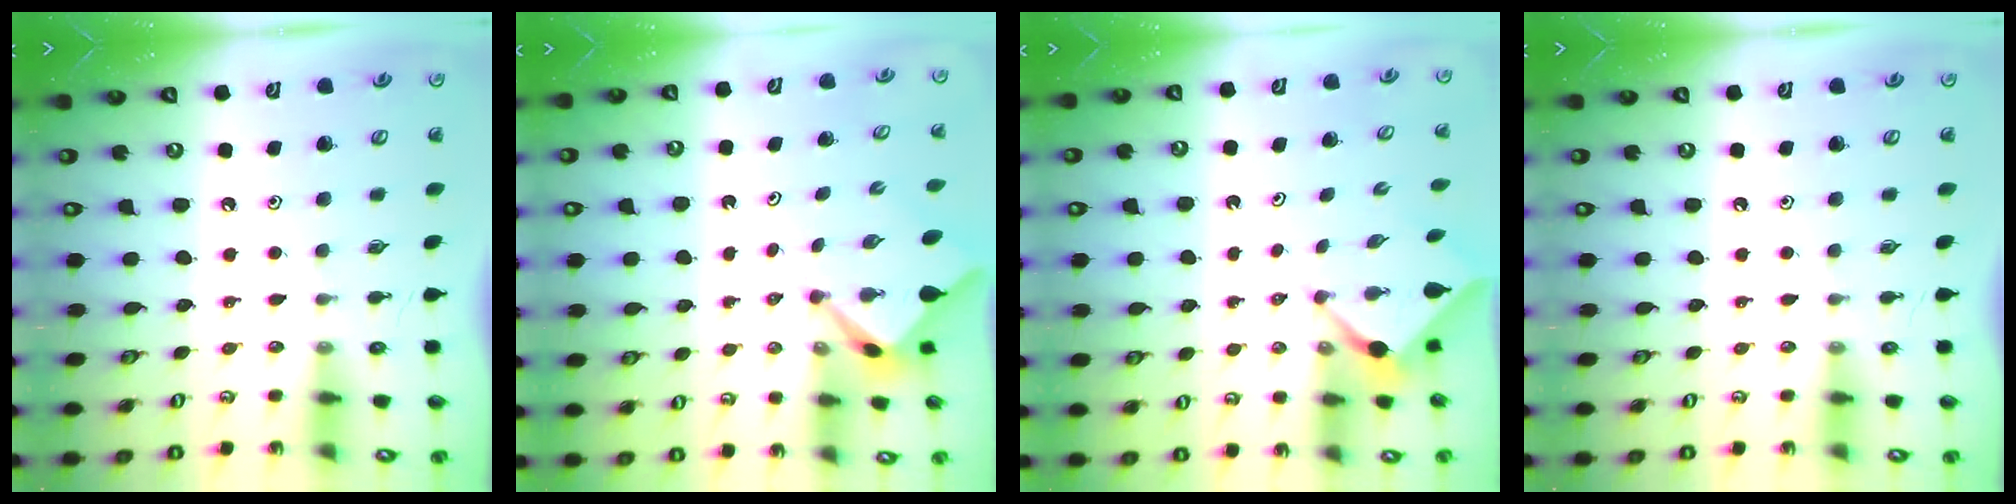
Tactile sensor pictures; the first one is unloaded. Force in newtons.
{"total": 2.4, "press": 2.4, "slide": 0.2}
{"total": 2.3, "press": 2.3, "slide": 0.2}
{"total": 0.0}